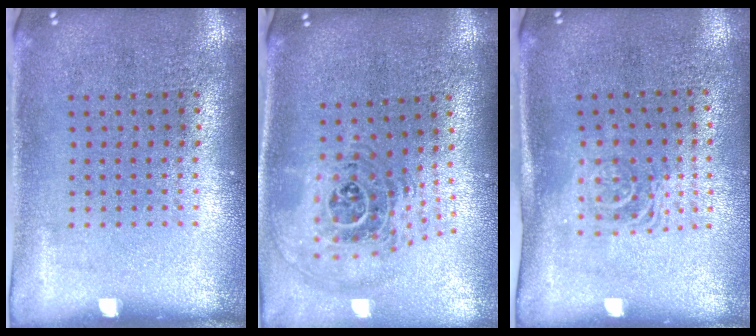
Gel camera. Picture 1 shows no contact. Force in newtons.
{"total": 1.7, "press": 1.4, "slide": 0.9}
{"total": 1.6, "press": 1.3, "slide": 1.0}